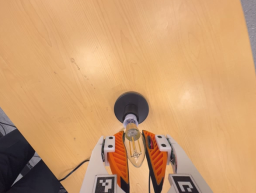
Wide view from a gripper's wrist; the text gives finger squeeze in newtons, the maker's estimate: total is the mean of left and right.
{"total": 22.1, "left": 24.8, "right": 19.4}